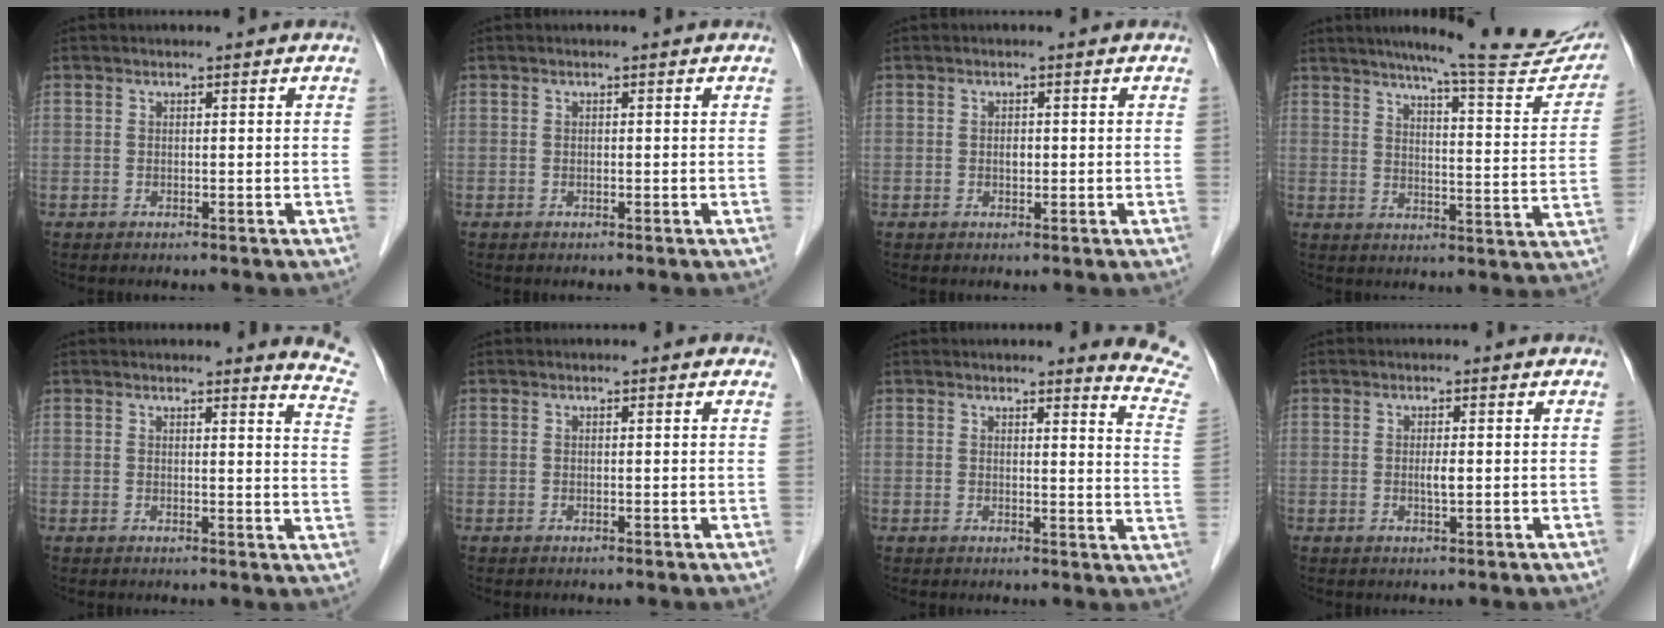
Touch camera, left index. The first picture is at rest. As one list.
[{"total": 0.0}, {"total": 1.0, "force": [-0.1, 0.6, 0.8], "torque": [-0.012, 0.002, -0.001]}, {"total": 20.1, "force": [17.9, 1.2, 9.1], "torque": [-0.115, -0.051, 0.218]}, {"total": 7.2, "force": [7.0, -0.2, 1.5], "torque": [-0.005, -0.066, 0.044]}, {"total": 0.6, "force": [0.5, 0.2, 0.4], "torque": [-0.008, 0.003, 0.002]}, {"total": 8.5, "force": [8.4, -0.7, 1.3], "torque": [-0.003, -0.090, 0.063]}, {"total": 1.4, "force": [-0.1, 0.2, 1.4], "torque": [-0.027, 0.000, -0.001]}]